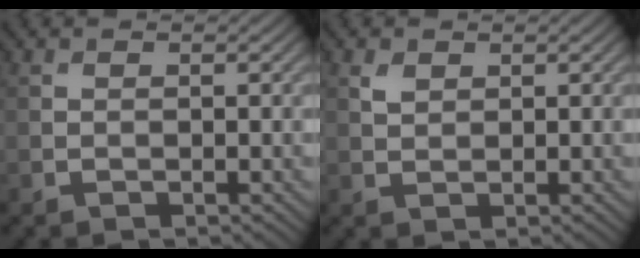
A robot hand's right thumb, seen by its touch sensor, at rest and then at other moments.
{"total": 1.3, "force": [0.8, 0.8, 0.7], "torque": [-0.019, 0.000, 0.018]}